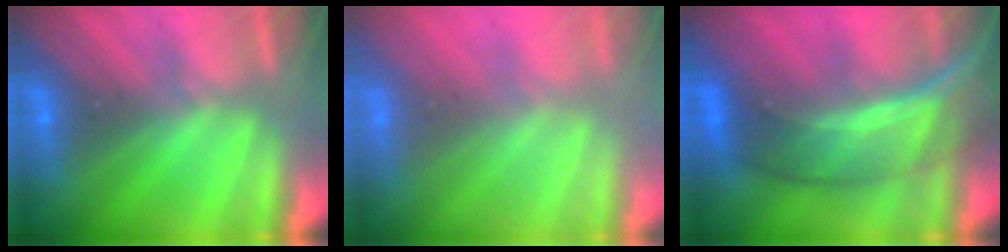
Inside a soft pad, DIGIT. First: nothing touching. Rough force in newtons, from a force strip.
{"total": 3.4}
{"total": 7.2}